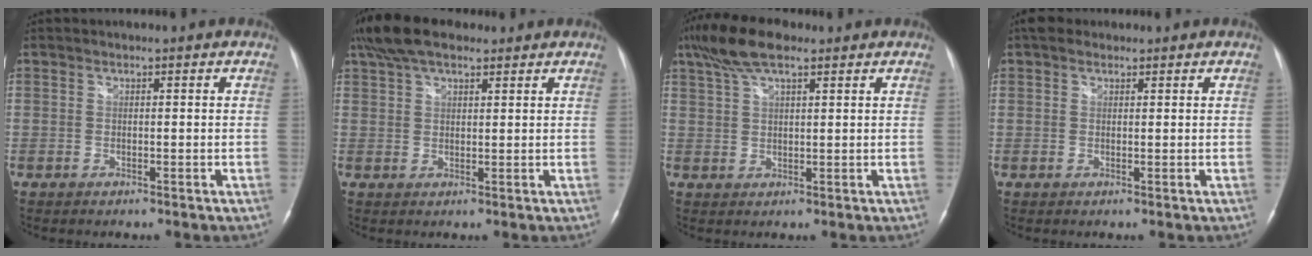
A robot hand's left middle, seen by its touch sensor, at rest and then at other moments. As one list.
[{"total": 8.7, "force": [6.4, 3.4, 4.7], "torque": [-0.096, 0.032, 0.119]}, {"total": 8.3, "force": [5.7, 2.4, 5.5], "torque": [-0.117, 0.026, 0.104]}, {"total": 2.5, "force": [1.8, 1.6, 0.7], "torque": [-0.016, 0.019, 0.028]}]